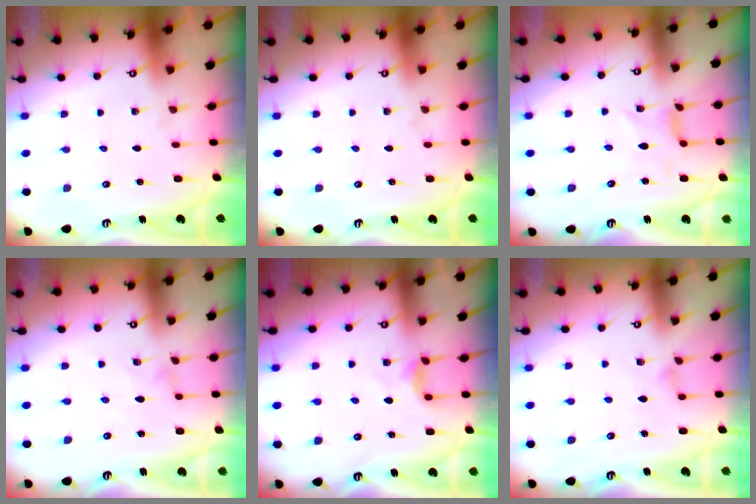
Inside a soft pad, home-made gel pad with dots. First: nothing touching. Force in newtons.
{"total": 0.0}
{"total": 2.5, "press": 2.5, "slide": 0.4}
{"total": 0.0}
{"total": 5.6, "press": 5.5, "slide": 0.7}
{"total": 1.7, "press": 1.6, "slide": 0.4}